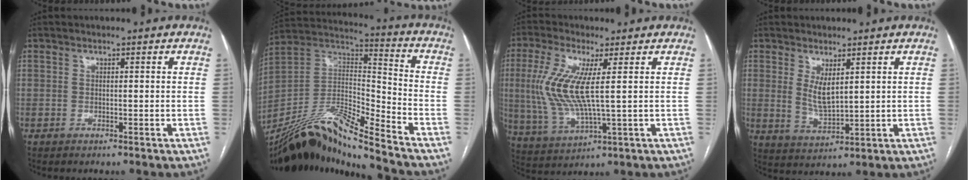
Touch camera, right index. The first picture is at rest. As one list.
[{"total": 18.9, "force": [-16.5, -0.5, 9.1], "torque": [-0.186, 0.019, -0.306]}, {"total": 10.9, "force": [1.6, 1.9, 10.6], "torque": [-0.253, -0.007, 0.033]}, {"total": 4.7, "force": [1.8, 1.4, 4.1], "torque": [-0.085, -0.015, 0.044]}]